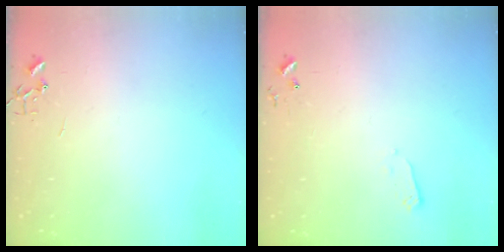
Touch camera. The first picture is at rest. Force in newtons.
{"total": 2.4, "press": 2.4, "slide": 0.4}